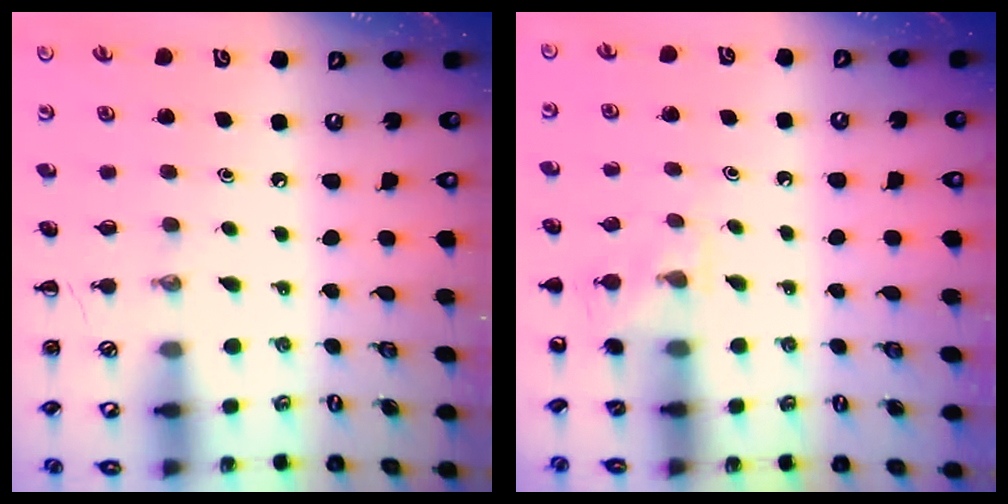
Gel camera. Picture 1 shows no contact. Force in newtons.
{"total": 4.6, "press": 4.4, "slide": 1.4}